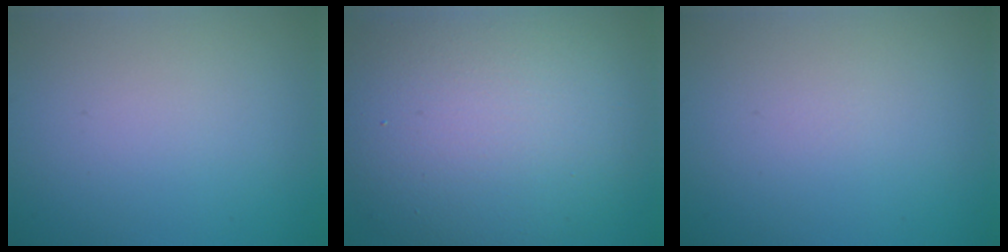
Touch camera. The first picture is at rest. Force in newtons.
{"total": 12.6, "press": 12.5, "slide": 0.5}
{"total": 0.0}